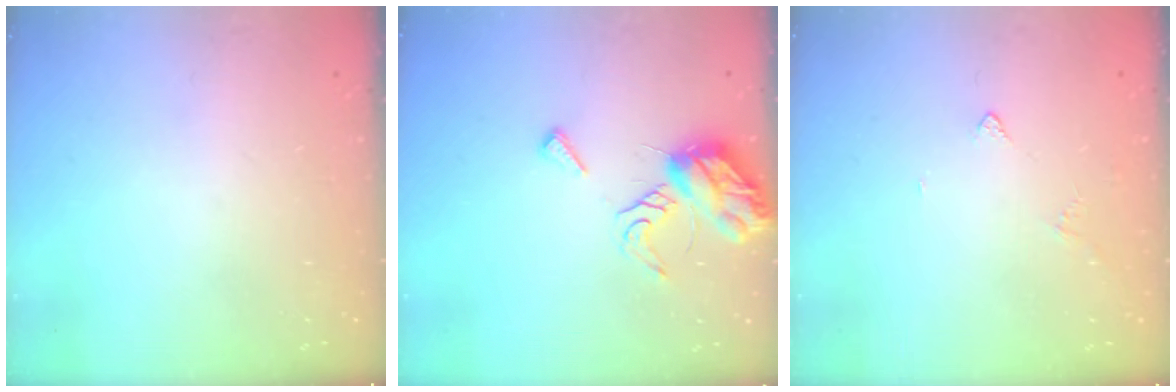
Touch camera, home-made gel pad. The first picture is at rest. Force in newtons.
{"total": 8.9, "press": 8.9, "slide": 0.1}
{"total": 2.9, "press": 2.9, "slide": 0.5}